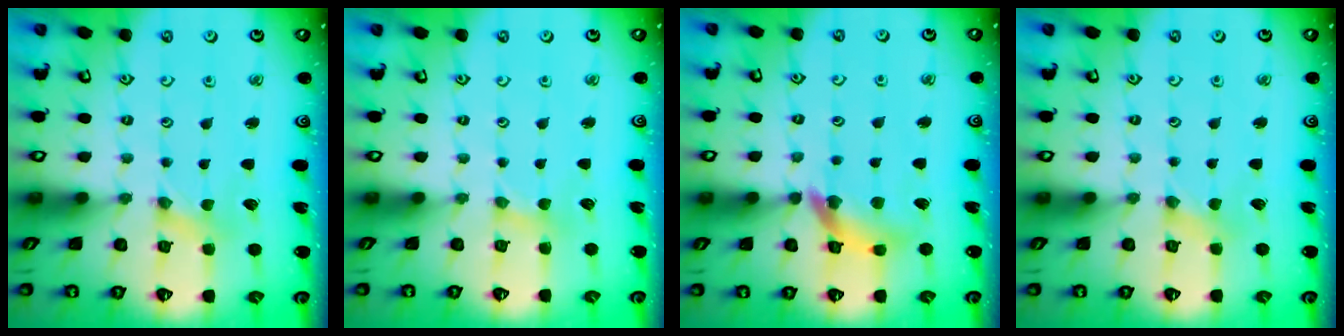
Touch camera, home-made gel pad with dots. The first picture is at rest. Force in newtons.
{"total": 1.7, "press": 1.7, "slide": 0.3}
{"total": 11.4, "press": 11.3, "slide": 1.6}
{"total": 1.4, "press": 1.4, "slide": 0.3}